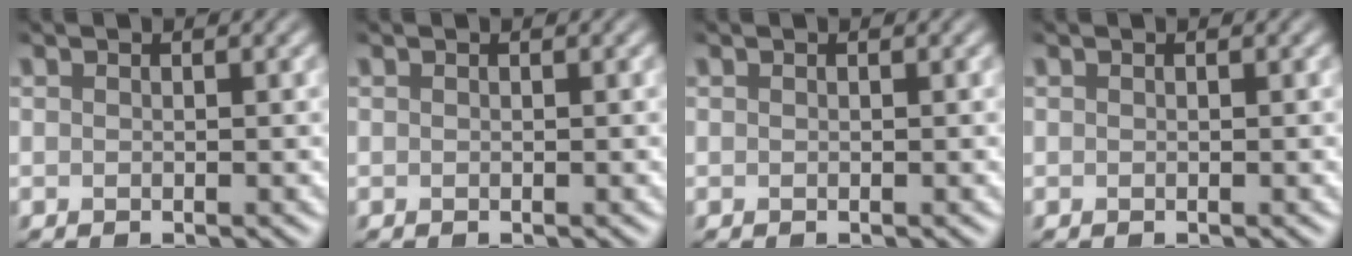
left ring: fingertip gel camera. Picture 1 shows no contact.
{"total": 0.0}
{"total": 0.0}
{"total": 0.0}